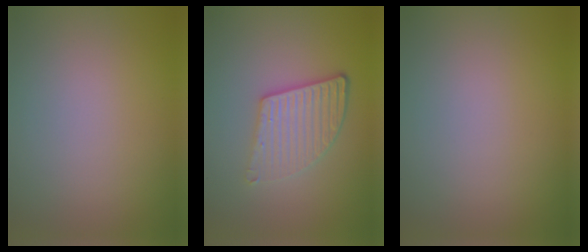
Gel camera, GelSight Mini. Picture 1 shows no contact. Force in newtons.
{"total": 4.3, "press": 3.5, "slide": 2.6}
{"total": 0.0}